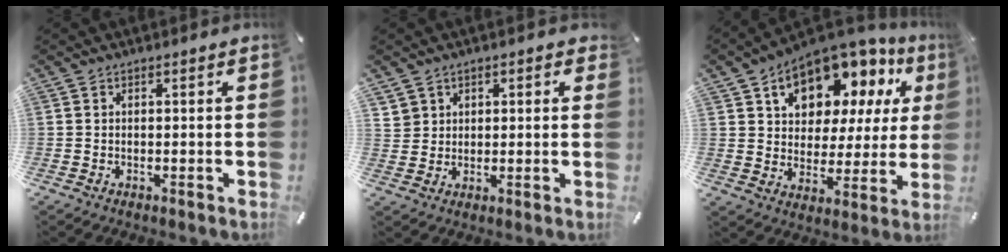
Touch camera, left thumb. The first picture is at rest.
{"total": 4.1, "force": [2.0, 3.6, -0.1], "torque": [0.003, -0.007, 0.036]}
{"total": 13.1, "force": [8.2, 8.5, 5.7], "torque": [-0.088, -0.066, 0.144]}